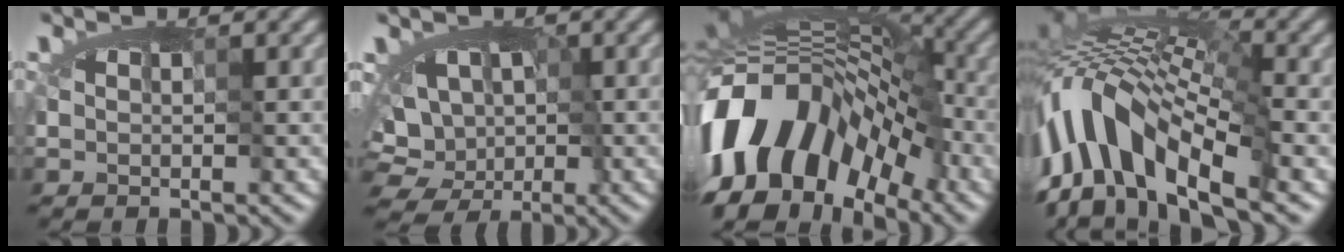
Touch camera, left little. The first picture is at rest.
{"total": 7.3, "force": [-1.3, 6.1, 3.7], "torque": [-0.025, -0.001, -0.027]}
{"total": 16.8, "force": [-9.1, 9.4, 10.5], "torque": [-0.197, 0.019, -0.184]}
{"total": 11.2, "force": [-4.7, 4.7, 9.1], "torque": [-0.169, 0.013, -0.089]}